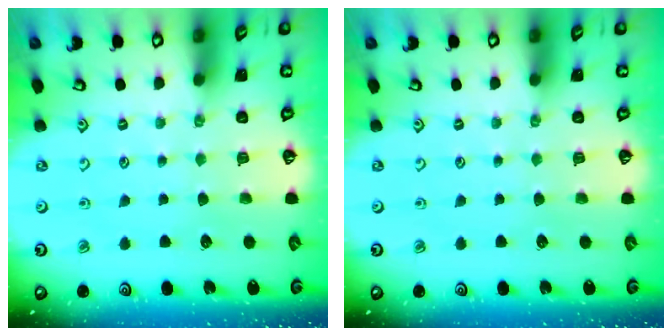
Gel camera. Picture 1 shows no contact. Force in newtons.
{"total": 0.0}